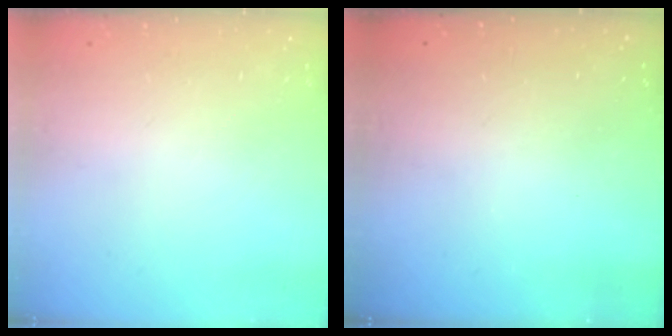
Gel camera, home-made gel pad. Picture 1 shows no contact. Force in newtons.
{"total": 3.2, "press": 3.2, "slide": 0.1}